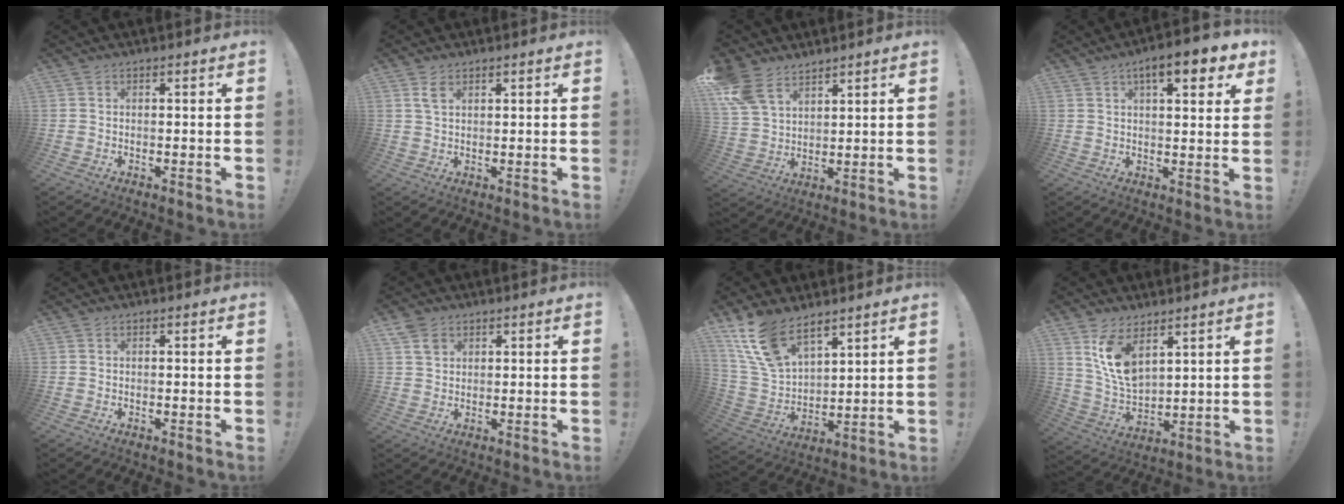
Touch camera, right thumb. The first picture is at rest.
{"total": 3.5, "force": [1.9, 1.7, 2.4], "torque": [-0.035, -0.007, 0.033]}
{"total": 11.0, "force": [8.0, 6.2, 4.4], "torque": [-0.089, -0.038, 0.161]}
{"total": 9.5, "force": [4.9, 2.7, 7.7], "torque": [-0.095, -0.021, 0.075]}
{"total": 0.0}
{"total": 4.5, "force": [2.7, 3.1, 1.9], "torque": [-0.023, -0.011, 0.050]}
{"total": 16.2, "force": [11.7, 7.6, 8.3], "torque": [-0.172, -0.064, 0.226]}
{"total": 11.8, "force": [7.1, 6.1, 7.1], "torque": [-0.141, -0.044, 0.135]}